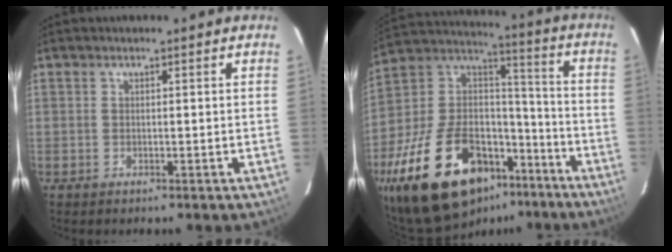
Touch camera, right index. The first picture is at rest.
{"total": 27.8, "force": [-17.0, 14.0, 16.9], "torque": [-0.333, 0.015, -0.272]}